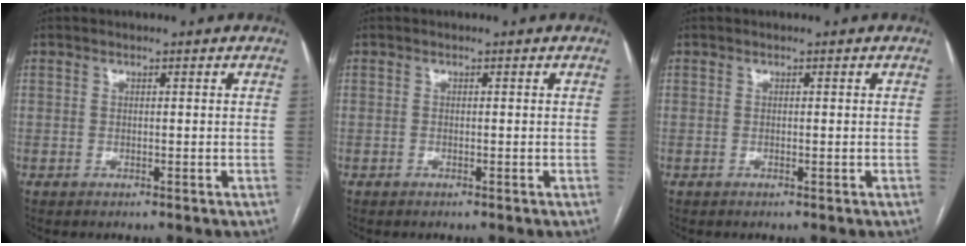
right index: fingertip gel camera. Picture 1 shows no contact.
{"total": 0.0}
{"total": 0.0}